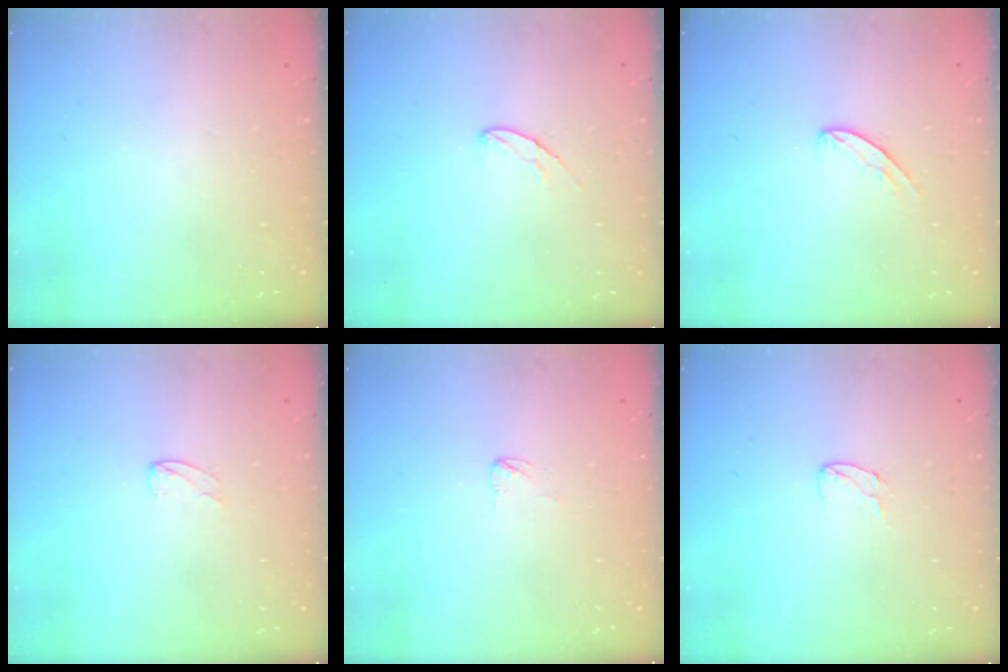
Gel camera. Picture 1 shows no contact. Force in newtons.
{"total": 5.8, "press": 5.8, "slide": 0.3}
{"total": 6.0, "press": 6.0, "slide": 0.4}
{"total": 2.0, "press": 2.0, "slide": 0.2}
{"total": 2.3, "press": 2.3, "slide": 0.2}
{"total": 5.0, "press": 5.0, "slide": 0.5}